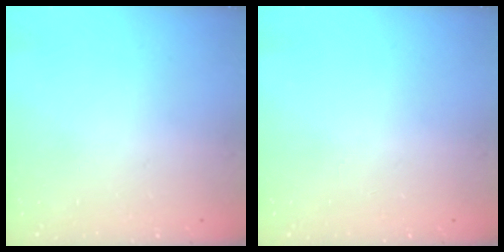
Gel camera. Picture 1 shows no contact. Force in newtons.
{"total": 0.0}